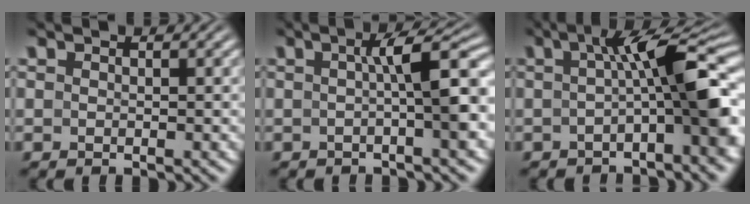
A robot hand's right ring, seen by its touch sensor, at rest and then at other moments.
{"total": 5.1, "force": [-0.5, 0.3, 5.1], "torque": [-0.071, 0.009, -0.006]}
{"total": 7.6, "force": [-0.5, 1.6, 7.4], "torque": [-0.109, 0.003, -0.001]}